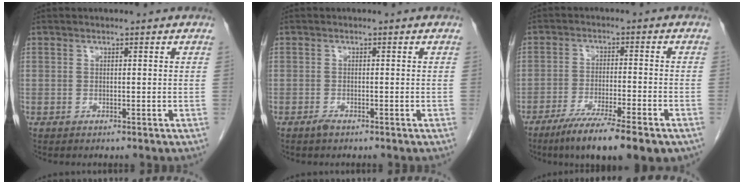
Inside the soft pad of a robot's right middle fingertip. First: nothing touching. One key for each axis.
{"total": 0.9, "fx": -0.8, "fy": 0.2, "fz": 0.5, "tx": -0.012, "ty": -0.001, "tz": -0.013}
{"total": 13.2, "fx": -9.4, "fy": 1.5, "fz": 9.2, "tx": -0.132, "ty": -0.028, "tz": -0.146}